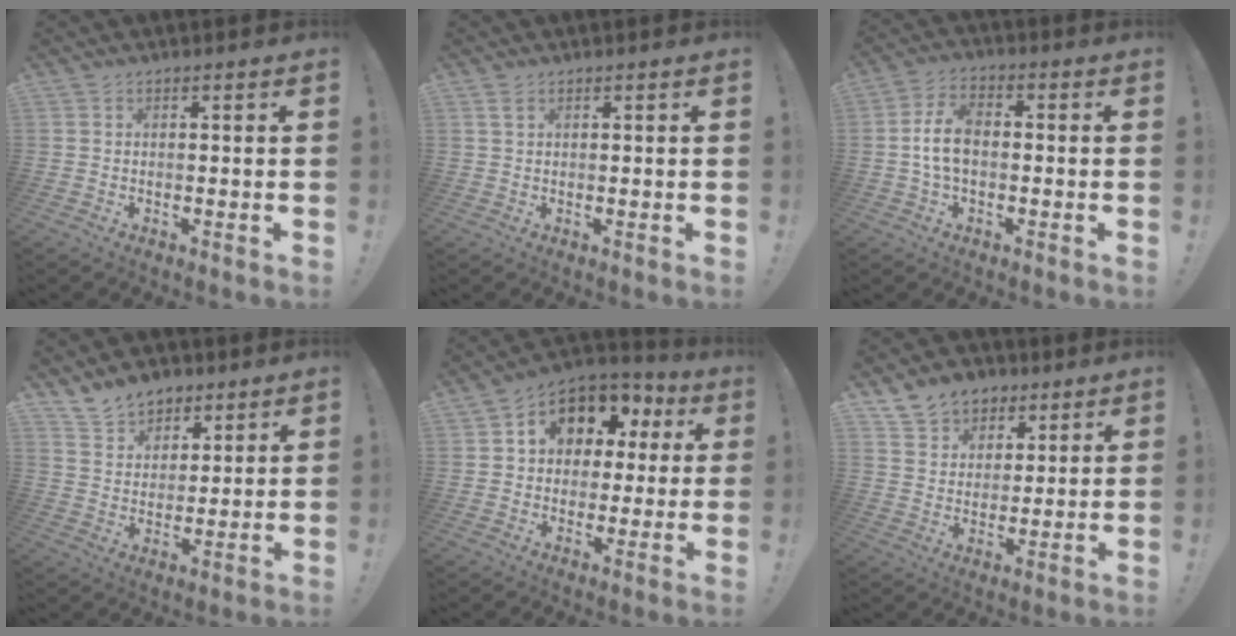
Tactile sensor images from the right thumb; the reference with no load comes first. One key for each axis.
{"total": 1.7, "fx": 0.9, "fy": 0.7, "fz": 1.3, "tx": -0.024, "ty": 0.001, "tz": 0.015}
{"total": 8.5, "fx": -0.6, "fy": 5.1, "fz": 6.8, "tx": -0.138, "ty": 0.007, "tz": -0.007}
{"total": 10.0, "fx": 7.6, "fy": 6.2, "fz": 1.9, "tx": -0.039, "ty": -0.051, "tz": 0.151}
{"total": 10.1, "fx": 4.2, "fy": 8.1, "fz": 4.5, "tx": -0.066, "ty": -0.031, "tz": 0.082}
{"total": 9.1, "fx": 5.5, "fy": 7.0, "fz": 1.5, "tx": -0.021, "ty": -0.037, "tz": 0.110}